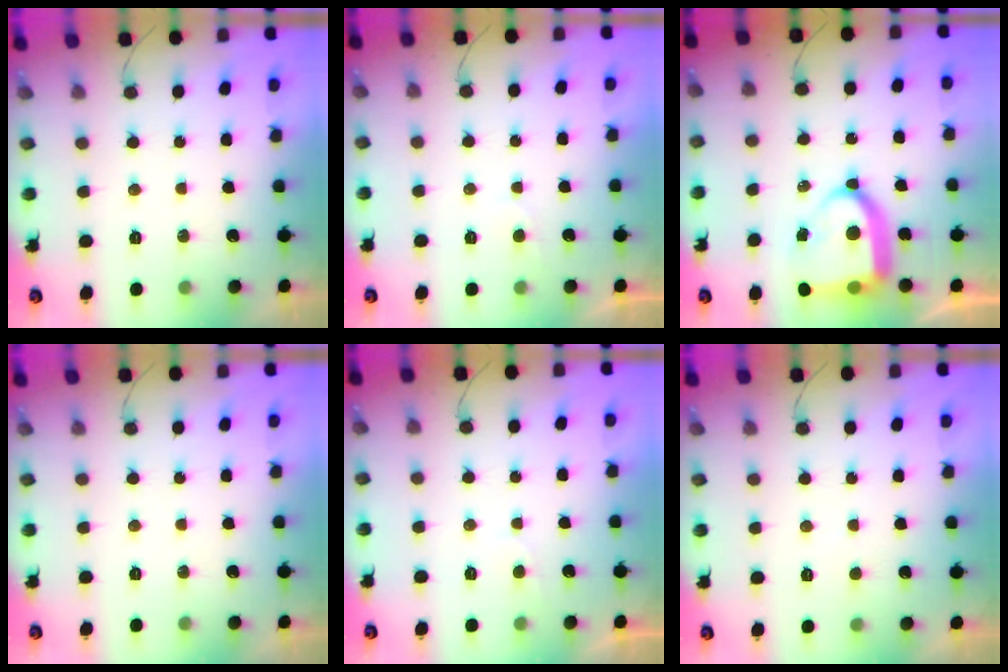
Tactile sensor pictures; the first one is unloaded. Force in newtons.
{"total": 2.0, "press": 1.9, "slide": 0.3}
{"total": 14.5, "press": 14.4, "slide": 1.6}
{"total": 0.0}
{"total": 2.0, "press": 1.9, "slide": 0.3}
{"total": 1.9, "press": 1.9, "slide": 0.2}